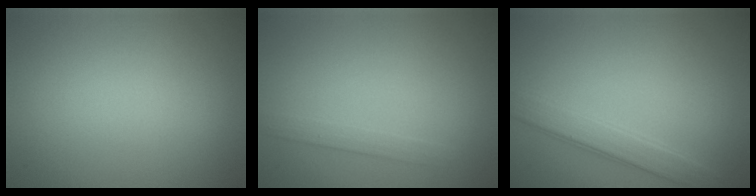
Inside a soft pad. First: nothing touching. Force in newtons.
{"total": 1.3, "press": 1.3, "slide": 0.1}
{"total": 2.9, "press": 2.9, "slide": 0.0}